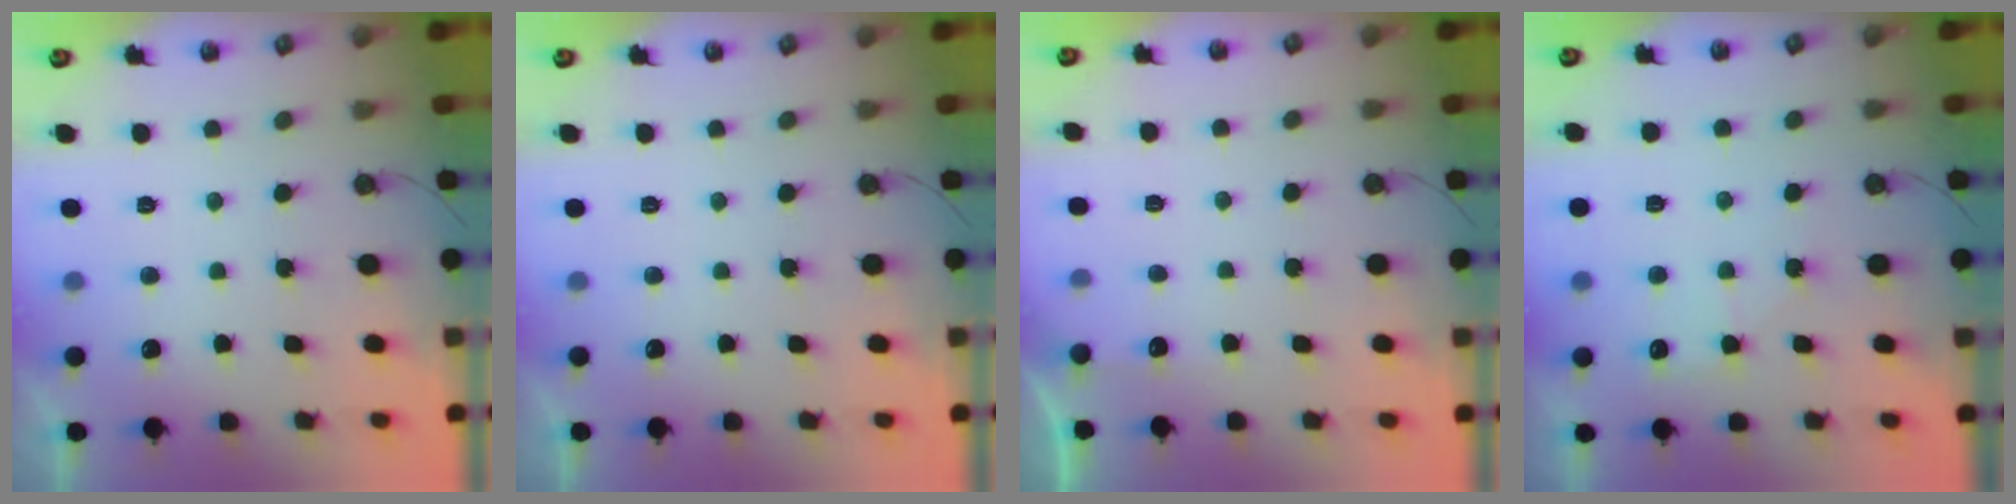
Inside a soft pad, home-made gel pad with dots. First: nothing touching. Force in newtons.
{"total": 0.0}
{"total": 2.9, "press": 2.9, "slide": 0.3}
{"total": 6.0, "press": 6.0, "slide": 0.8}